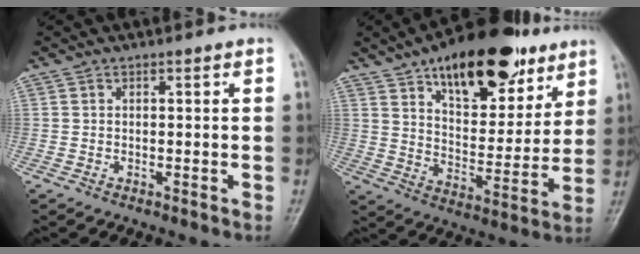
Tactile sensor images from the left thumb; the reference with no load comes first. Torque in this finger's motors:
{"motor_torque": [0.30, 0.34, 1.43, -1.33, 0.16]}